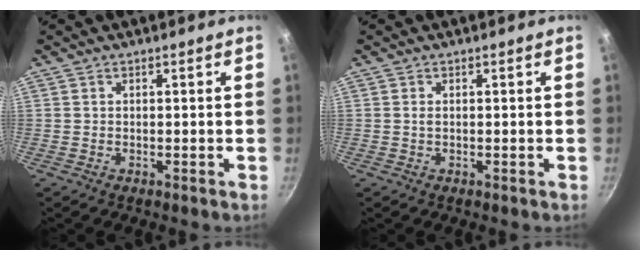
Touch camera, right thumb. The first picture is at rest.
{"total": 0.5, "force": [0.1, 0.2, 0.5], "torque": [-0.010, 0.000, 0.001]}